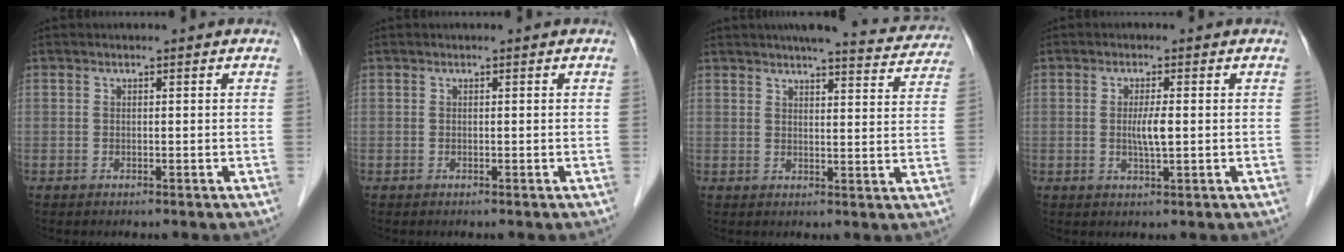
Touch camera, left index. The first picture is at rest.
{"total": 0.0}
{"total": 12.6, "force": [11.6, 1.9, 4.5], "torque": [-0.042, -0.011, 0.120]}
{"total": 2.9, "force": [-0.2, 0.2, 2.8], "torque": [-0.055, -0.006, -0.001]}